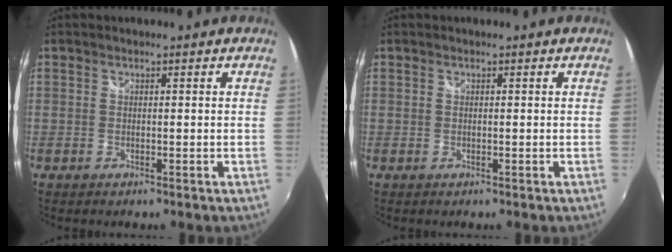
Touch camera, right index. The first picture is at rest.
{"total": 0.0}